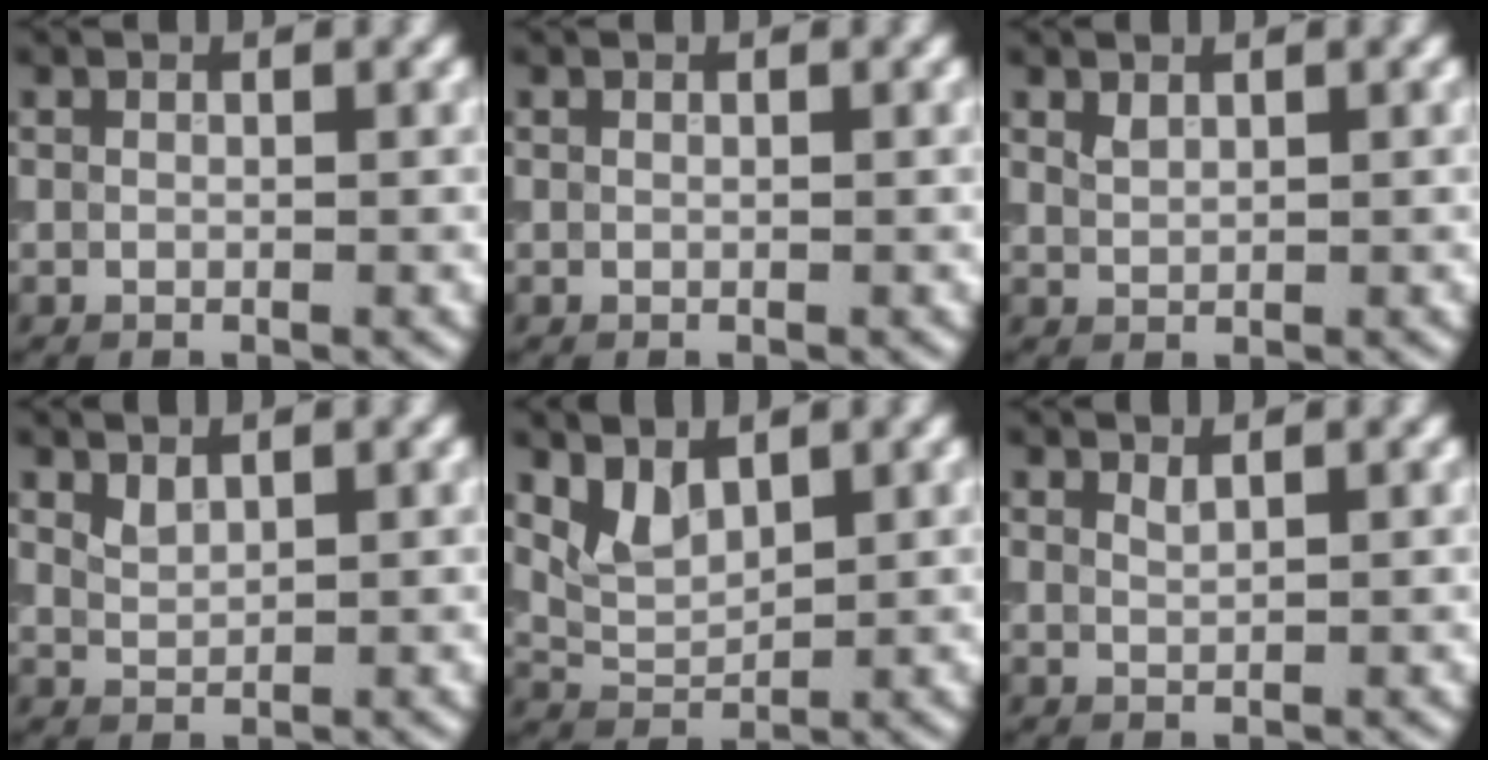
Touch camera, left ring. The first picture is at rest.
{"total": 0.0}
{"total": 0.8, "force": [0.7, 0.2, 0.3], "torque": [-0.011, 0.002, 0.019]}
{"total": 1.1, "force": [1.0, 0.2, 0.4], "torque": [-0.015, 0.001, 0.027]}
{"total": 2.5, "force": [1.7, 1.1, 1.5], "torque": [-0.035, -0.005, 0.040]}
{"total": 0.7, "force": [0.6, -0.2, 0.2], "torque": [-0.004, 0.000, 0.015]}